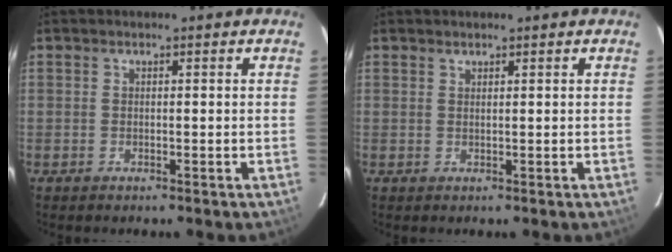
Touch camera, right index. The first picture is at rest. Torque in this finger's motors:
{"motor_torque": [0.05, 0.09, -0.04, 0.00]}